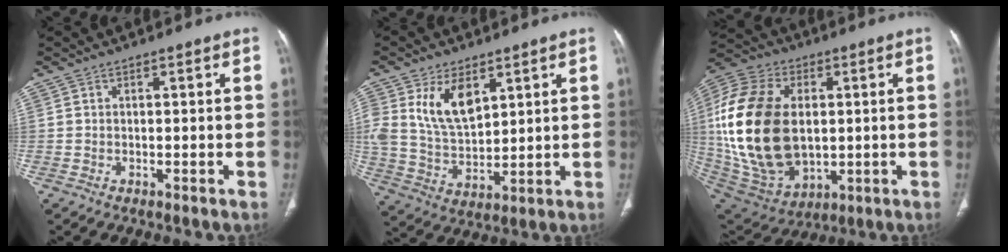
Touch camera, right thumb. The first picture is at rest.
{"total": 10.6, "force": [4.8, 6.0, 7.3], "torque": [-0.118, -0.022, 0.104]}
{"total": 26.9, "force": [1.6, 17.4, 20.5], "torque": [-0.422, -0.010, 0.047]}